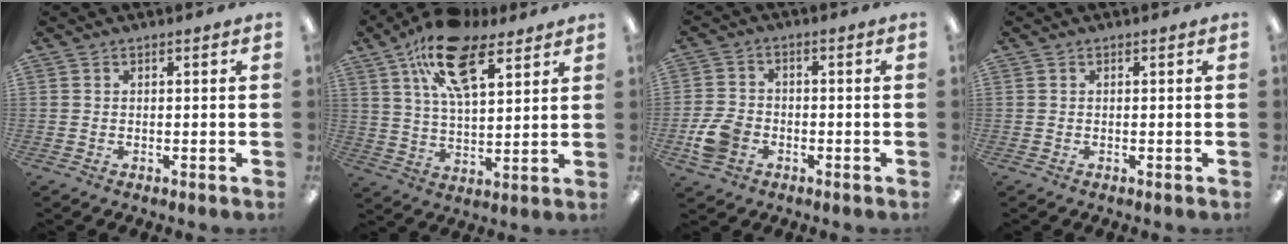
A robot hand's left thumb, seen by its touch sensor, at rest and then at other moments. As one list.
[{"total": 18.1, "force": [10.2, 8.4, 12.4], "torque": [-0.209, -0.028, 0.178]}, {"total": 7.0, "force": [-2.7, 5.2, 3.8], "torque": [-0.076, 0.010, -0.050]}, {"total": 0.0}]